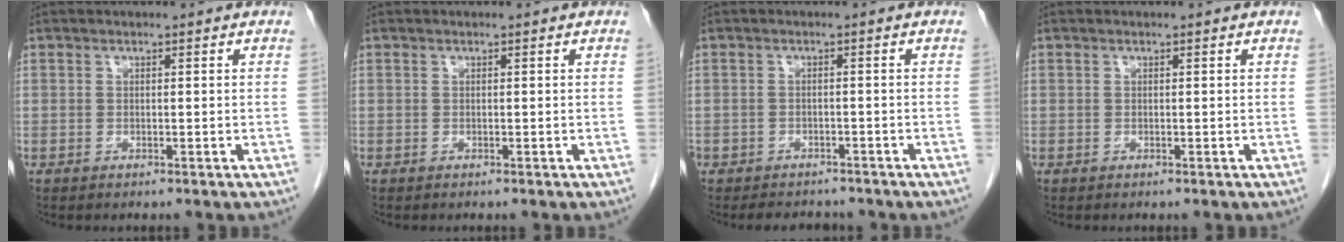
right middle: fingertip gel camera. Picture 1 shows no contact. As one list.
[{"total": 0.0}, {"total": 5.3, "force": [-4.6, 2.3, 1.3], "torque": [-0.018, 0.002, -0.059]}, {"total": 0.0}]